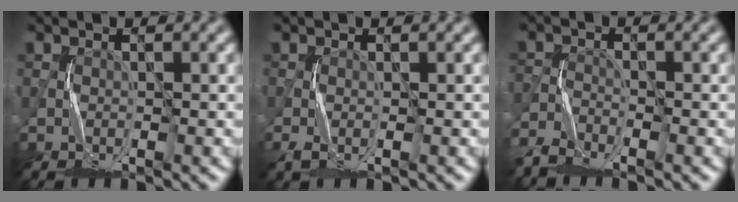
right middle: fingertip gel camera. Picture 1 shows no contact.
{"total": 1.3, "force": [-0.7, 0.4, 1.0], "torque": [-0.033, -0.004, -0.015]}
{"total": 3.6, "force": [-3.5, 0.5, 0.8], "torque": [-0.021, -0.015, -0.077]}